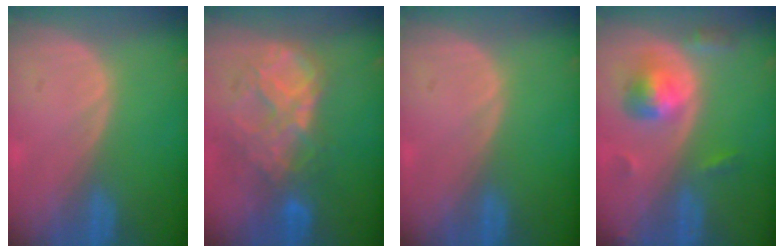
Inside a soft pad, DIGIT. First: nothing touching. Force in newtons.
{"total": 9.1, "press": 7.8, "slide": 4.8}
{"total": 0.0}
{"total": 5.6, "press": 5.3, "slide": 1.8}